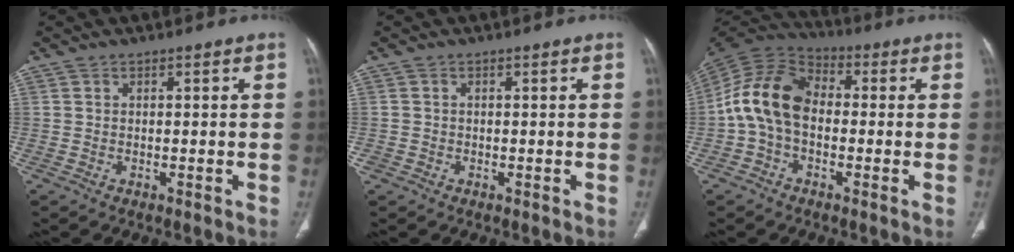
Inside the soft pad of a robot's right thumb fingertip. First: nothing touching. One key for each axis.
{"total": 1.0, "fx": -0.4, "fy": 0.9, "fz": 0.1, "tx": -0.001, "ty": 0.004, "tz": -0.010}
{"total": 12.7, "fx": -1.0, "fy": 8.7, "fz": 9.2, "tx": -0.169, "ty": 0.033, "tz": -0.032}